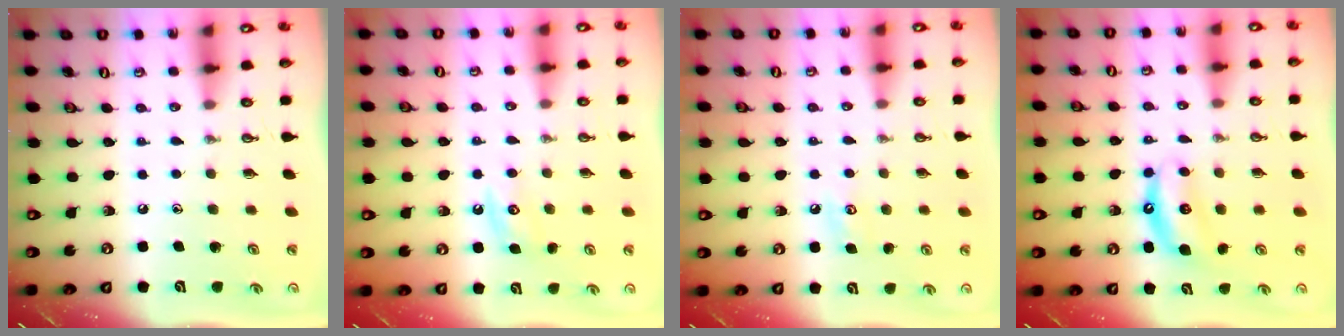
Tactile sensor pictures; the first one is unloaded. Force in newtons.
{"total": 4.8, "press": 4.8, "slide": 0.4}
{"total": 5.6, "press": 5.6, "slide": 0.6}
{"total": 6.5, "press": 6.5, "slide": 0.9}